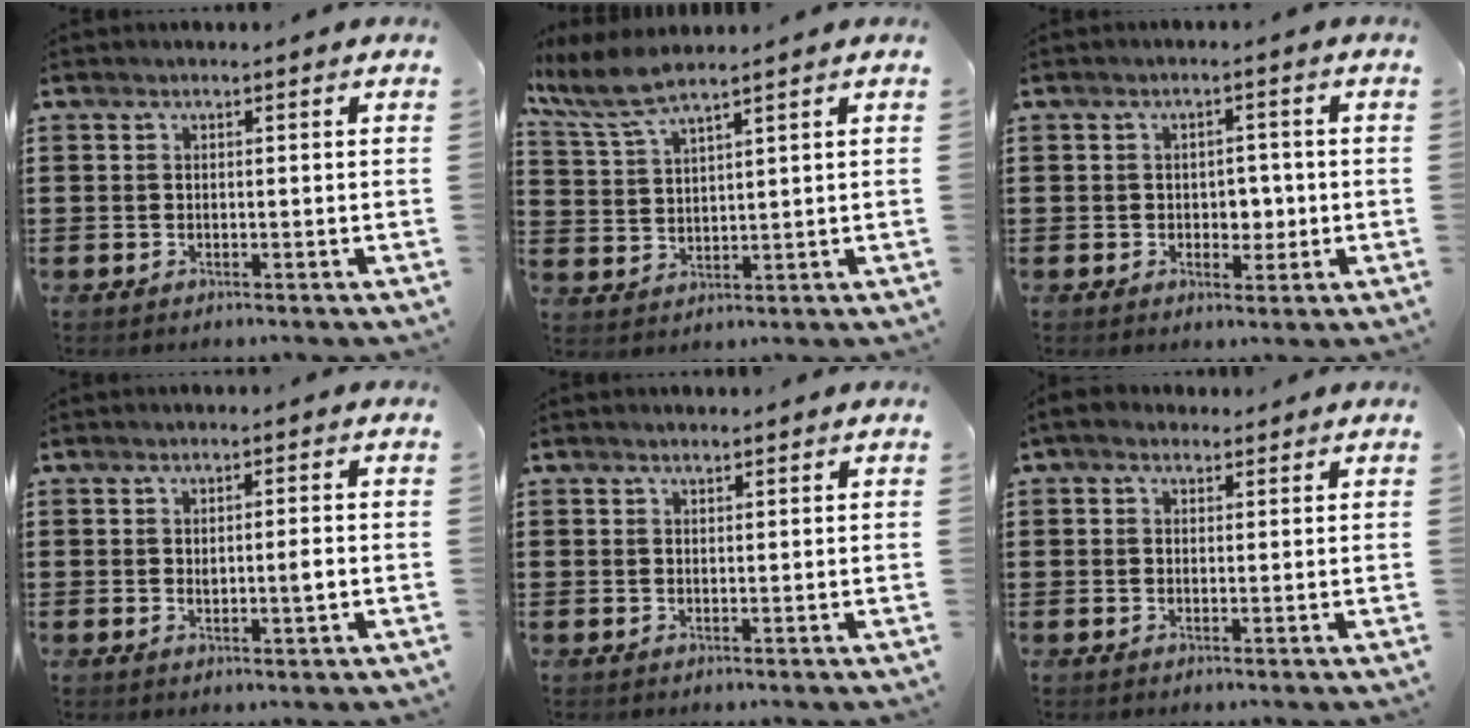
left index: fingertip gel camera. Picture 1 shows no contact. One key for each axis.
{"total": 6.0, "fx": 5.0, "fy": 0.9, "fz": 3.2, "tx": -0.079, "ty": -0.012, "tz": 0.089}
{"total": 3.1, "fx": -0.2, "fy": 2.2, "fz": 2.1, "tx": -0.038, "ty": 0.002, "tz": -0.010}
{"total": 2.2, "fx": 0.0, "fy": 0.4, "fz": 2.1, "tx": -0.039, "ty": -0.003, "tz": -0.001}
{"total": 1.0, "fx": 1.0, "fy": 0.3, "fz": 0.1, "tx": -0.003, "ty": 0.001, "tz": 0.019}
{"total": 2.8, "fx": 2.3, "fy": 1.4, "fz": 0.8, "tx": -0.024, "ty": 0.005, "tz": 0.044}